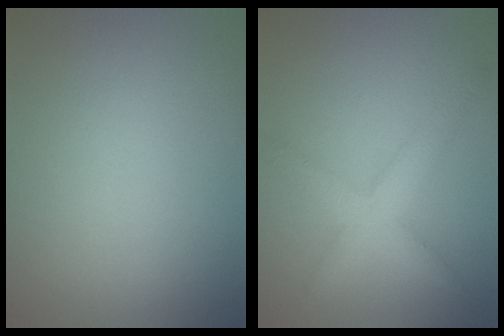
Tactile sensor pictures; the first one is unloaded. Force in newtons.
{"total": 3.4, "press": 3.4, "slide": 0.1}